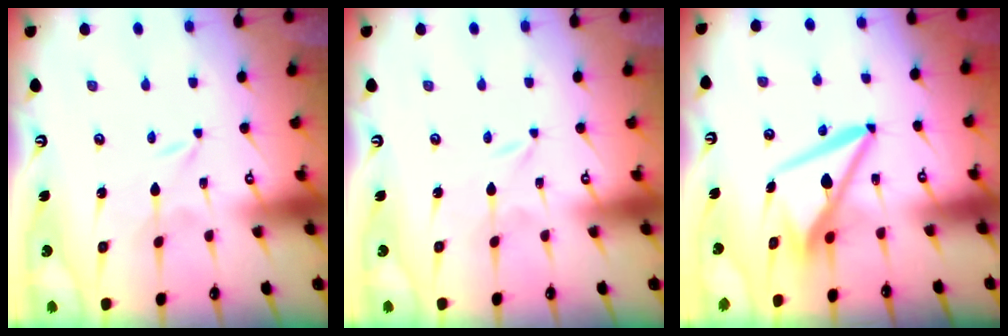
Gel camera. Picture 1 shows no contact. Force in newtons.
{"total": 0.0}
{"total": 9.7, "press": 9.6, "slide": 1.6}